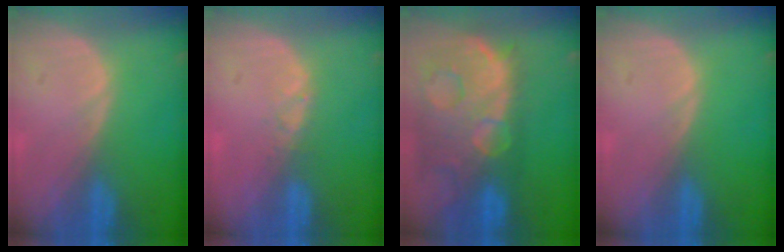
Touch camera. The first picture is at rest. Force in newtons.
{"total": 1.3, "press": 1.0, "slide": 0.8}
{"total": 14.3, "press": 11.6, "slide": 8.4}
{"total": 0.0}